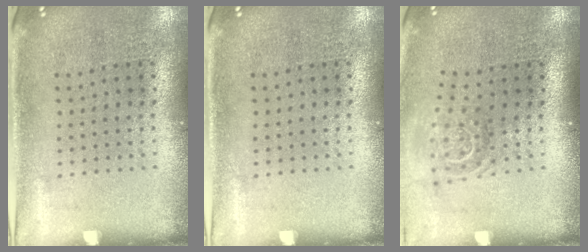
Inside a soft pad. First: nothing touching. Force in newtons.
{"total": 0.0}
{"total": 1.6, "press": 1.1, "slide": 1.1}